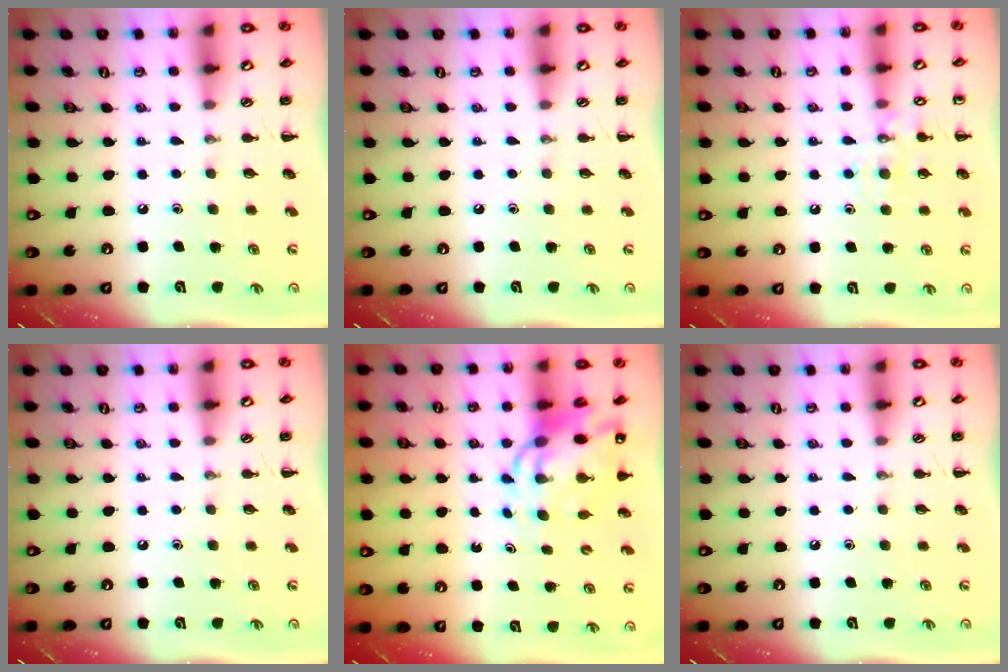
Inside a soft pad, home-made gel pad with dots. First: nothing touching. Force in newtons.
{"total": 0.0}
{"total": 8.6, "press": 8.5, "slide": 1.1}
{"total": 0.0}
{"total": 10.7, "press": 10.3, "slide": 2.8}
{"total": 0.0}